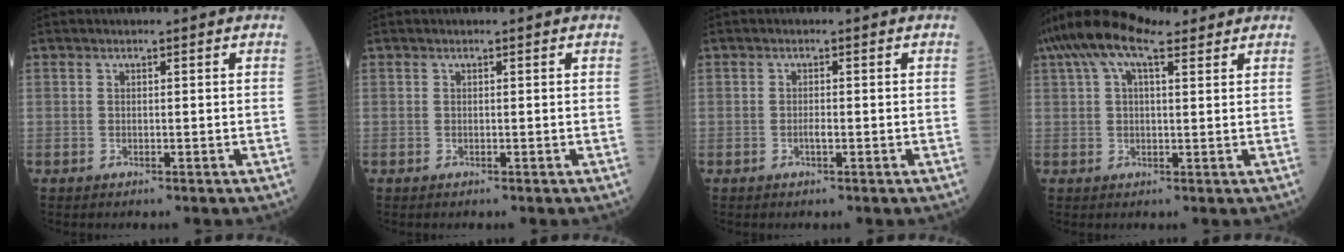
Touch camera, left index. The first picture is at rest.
{"total": 0.0}
{"total": 0.9, "force": [-0.4, 0.2, 0.8], "torque": [-0.018, 0.000, -0.007]}
{"total": 9.5, "force": [6.4, 2.9, 6.4], "torque": [-0.126, 0.046, 0.112]}